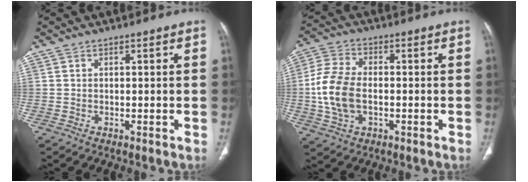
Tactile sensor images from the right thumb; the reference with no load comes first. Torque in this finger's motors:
{"motor_torque": [-0.25, 1.19, 1.12, 0.11, 0.31]}